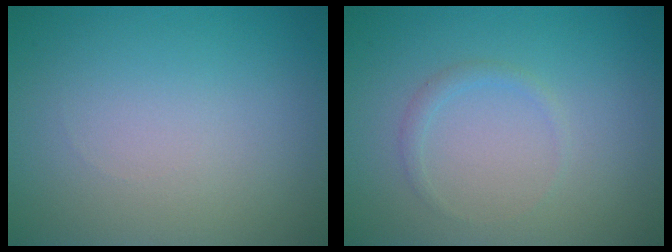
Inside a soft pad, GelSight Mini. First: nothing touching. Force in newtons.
{"total": 0.9, "press": 0.9, "slide": 0.1}